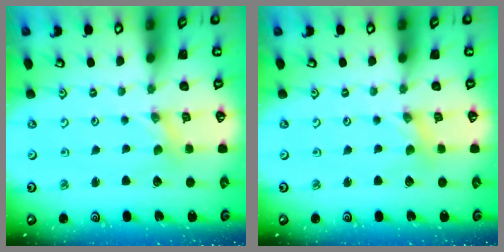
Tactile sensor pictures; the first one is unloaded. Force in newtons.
{"total": 0.0}